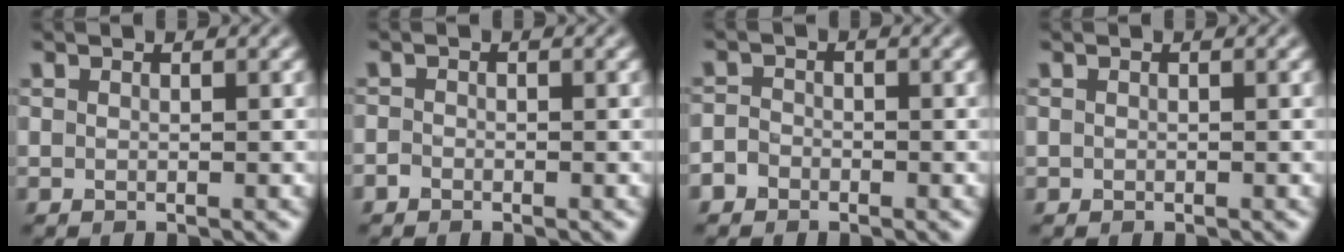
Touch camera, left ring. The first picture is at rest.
{"total": 0.7, "force": [-0.6, 0.4, 0.2], "torque": [-0.001, -0.003, -0.011]}
{"total": 1.6, "force": [-1.0, 1.2, 0.3], "torque": [0.003, 0.003, -0.024]}
{"total": 0.0}